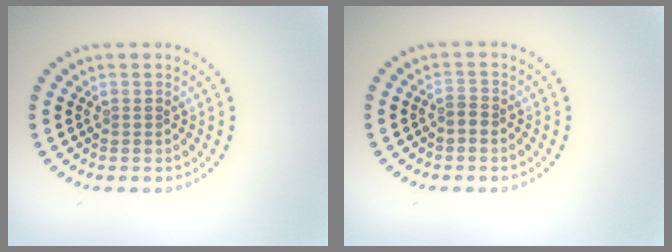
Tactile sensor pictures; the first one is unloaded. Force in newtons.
{"total": 1.1, "press": 0.9, "slide": 0.7}